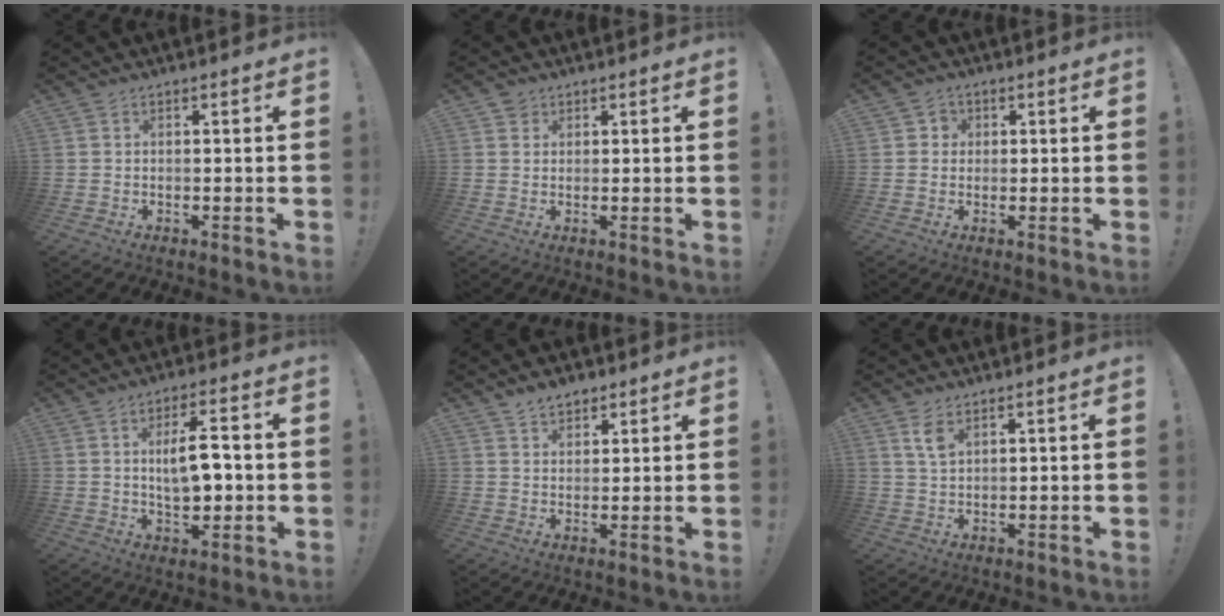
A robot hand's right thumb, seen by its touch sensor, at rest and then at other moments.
{"total": 2.0, "force": [1.2, 1.5, 0.2], "torque": [-0.007, 0.000, 0.023]}
{"total": 2.6, "force": [0.1, 2.5, 0.7], "torque": [-0.006, 0.002, 0.000]}
{"total": 10.0, "force": [0.5, 4.4, 9.0], "torque": [-0.144, -0.003, 0.005]}
{"total": 4.8, "force": [3.6, 2.8, 1.2], "torque": [-0.020, -0.016, 0.067]}
{"total": 4.4, "force": [2.3, 2.0, 3.2], "torque": [-0.058, -0.007, 0.041]}